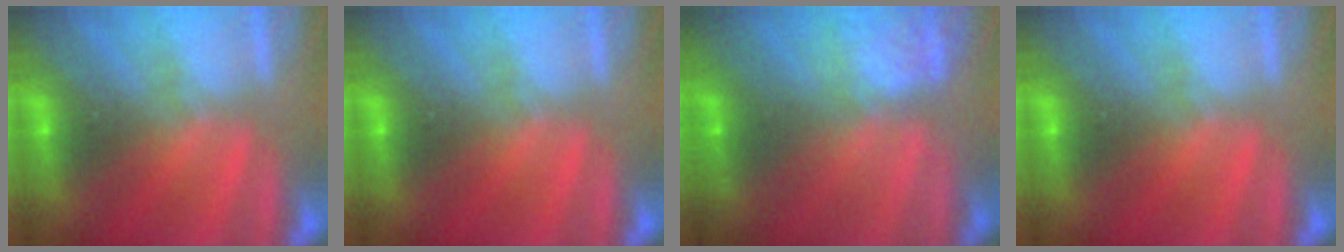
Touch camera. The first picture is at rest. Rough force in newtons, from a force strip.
{"total": 0.0}
{"total": 4.5}
{"total": 0.0}